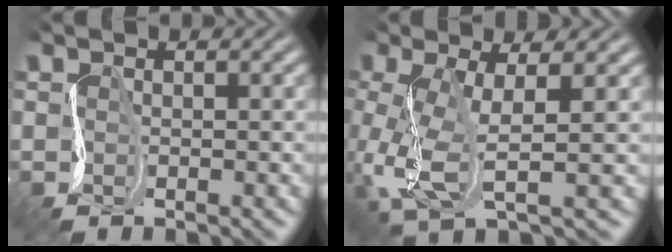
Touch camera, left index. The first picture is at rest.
{"total": 5.5, "force": [-1.7, 1.6, 5.0], "torque": [-0.132, -0.006, -0.027]}